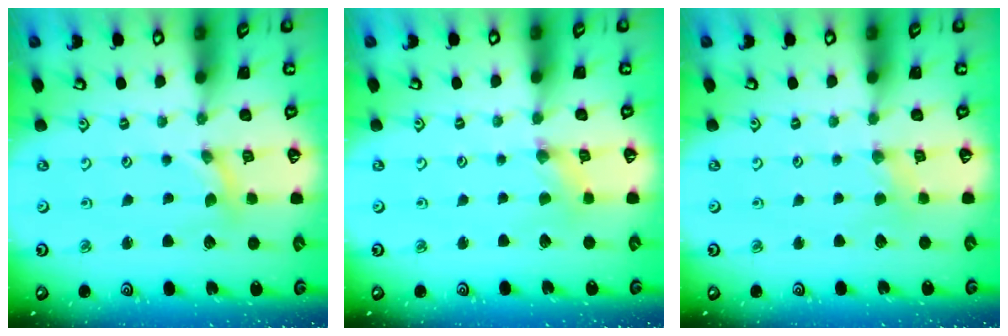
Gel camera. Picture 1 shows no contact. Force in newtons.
{"total": 1.2, "press": 1.2, "slide": 0.3}
{"total": 2.1, "press": 2.1, "slide": 0.6}